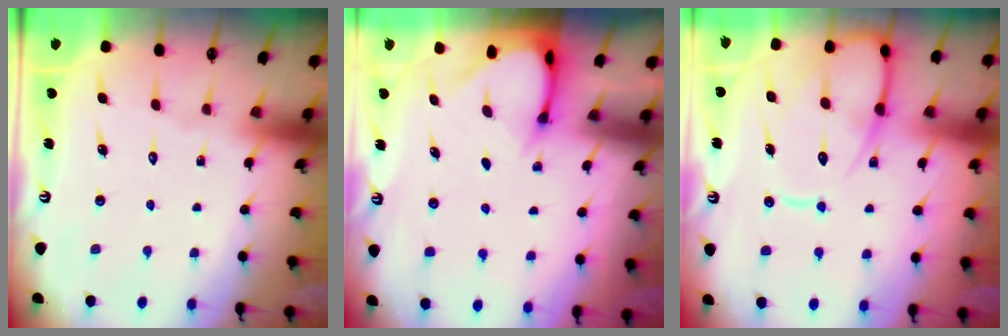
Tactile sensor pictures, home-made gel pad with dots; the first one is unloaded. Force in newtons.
{"total": 3.1, "press": 3.1, "slide": 0.2}
{"total": 12.5, "press": 12.4, "slide": 1.5}